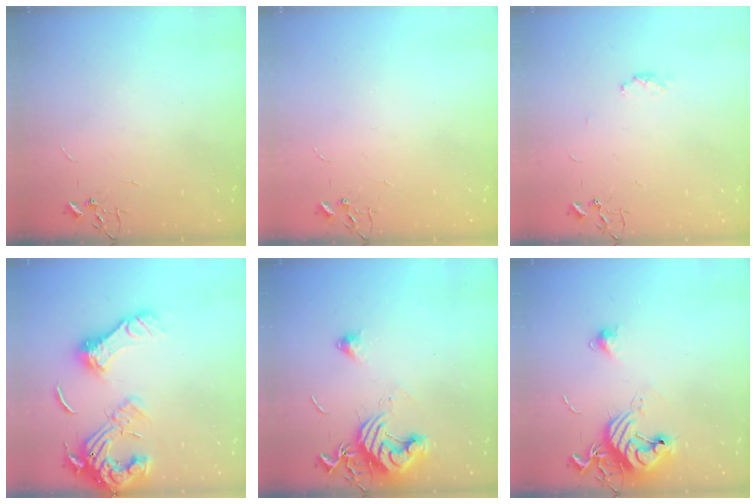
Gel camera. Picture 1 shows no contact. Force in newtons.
{"total": 0.0}
{"total": 4.2, "press": 4.1, "slide": 1.0}
{"total": 17.6, "press": 17.5, "slide": 2.3}
{"total": 12.7, "press": 12.6, "slide": 1.6}
{"total": 12.8, "press": 12.8, "slide": 0.8}